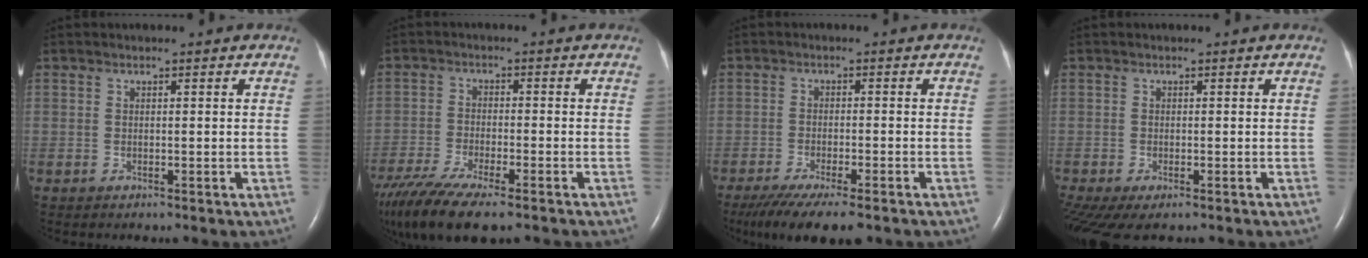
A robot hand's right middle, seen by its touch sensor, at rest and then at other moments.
{"total": 14.5, "force": [-10.9, 3.1, 9.0], "torque": [-0.197, -0.030, -0.183]}
{"total": 11.2, "force": [-8.5, 2.1, 7.0], "torque": [-0.113, -0.022, -0.133]}
{"total": 5.8, "force": [-3.8, 2.2, 3.8], "torque": [-0.081, -0.014, -0.063]}